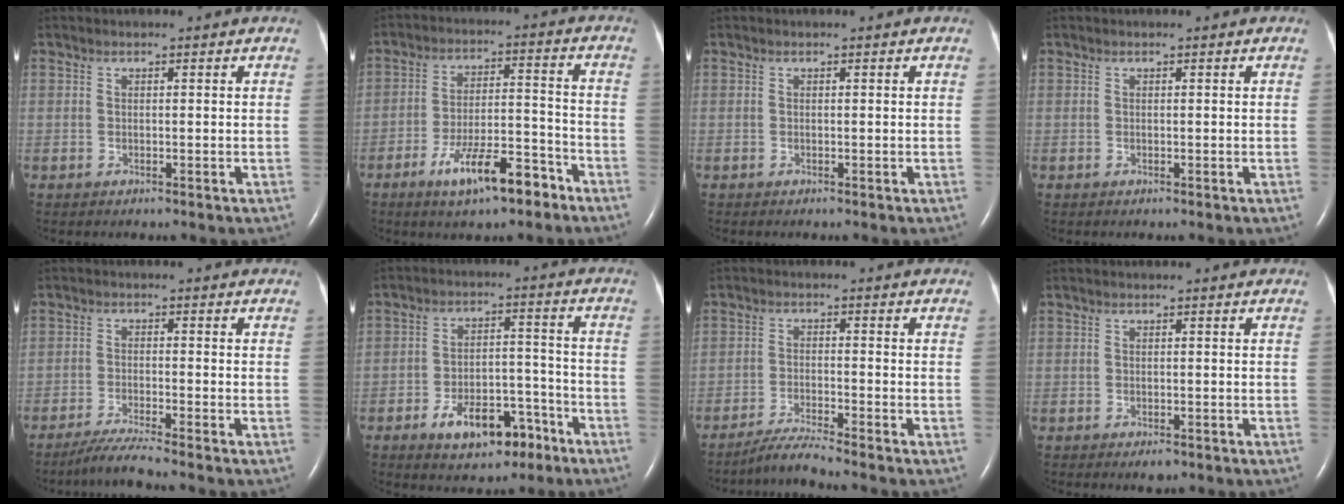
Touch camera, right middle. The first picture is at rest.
{"total": 10.5, "force": [-6.8, 2.6, 7.6], "torque": [-0.130, 0.006, -0.109]}
{"total": 0.0}
{"total": 0.0}
{"total": 4.5, "force": [-3.8, -1.4, 1.9], "torque": [-0.043, -0.021, -0.077]}
{"total": 9.6, "force": [-5.8, 4.8, 5.9], "torque": [-0.095, 0.019, -0.086]}
{"total": 4.3, "force": [-3.8, -1.5, 1.2], "torque": [-0.032, -0.024, -0.076]}
{"total": 1.3, "force": [-0.8, 0.5, 0.9], "torque": [-0.012, -0.002, -0.007]}